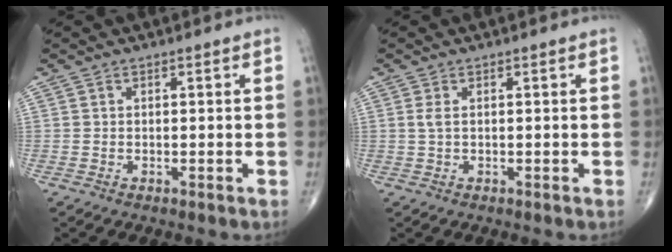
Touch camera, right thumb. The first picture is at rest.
{"total": 1.3, "force": [0.2, 0.5, 1.1], "torque": [-0.033, 0.003, 0.007]}